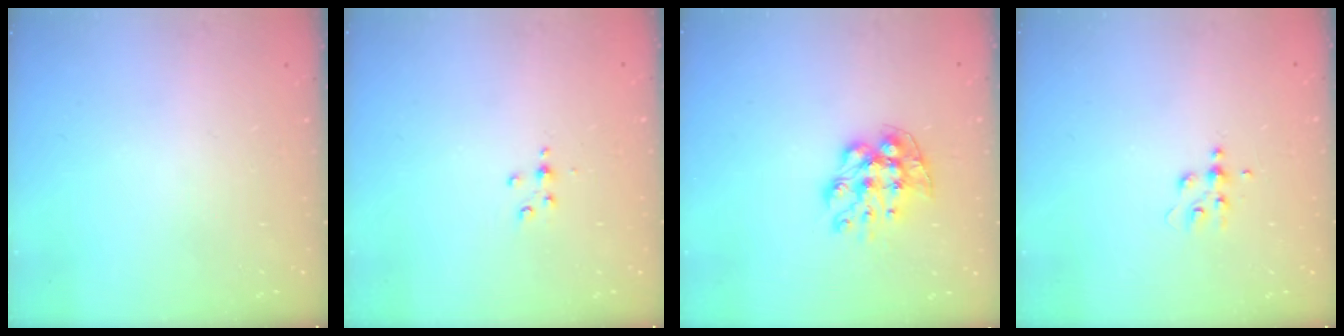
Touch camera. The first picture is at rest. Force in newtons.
{"total": 3.7, "press": 3.7, "slide": 0.4}
{"total": 9.5, "press": 9.4, "slide": 0.9}
{"total": 4.5, "press": 4.5, "slide": 0.5}